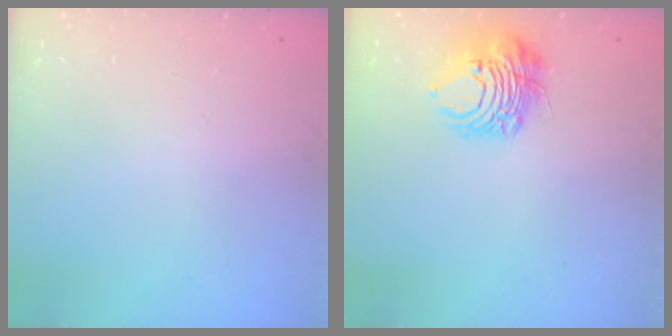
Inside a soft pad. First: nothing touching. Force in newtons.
{"total": 8.7, "press": 8.6, "slide": 1.2}